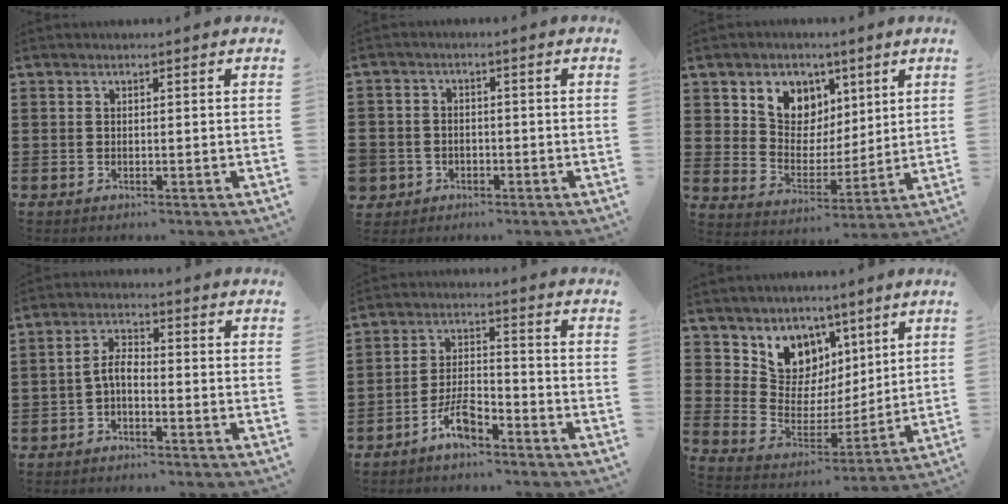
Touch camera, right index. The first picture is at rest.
{"total": 3.2, "force": [-1.6, 2.7, 0.2], "torque": [-0.024, 0.005, -0.038]}
{"total": 7.0, "force": [4.2, 5.5, 0.9], "torque": [-0.052, -0.024, 0.077]}
{"total": 3.4, "force": [-1.3, 1.4, 2.8], "torque": [-0.074, 0.003, -0.033]}
{"total": 5.9, "force": [-4.3, 1.9, 3.5], "torque": [-0.079, 0.010, -0.084]}
{"total": 8.7, "force": [6.1, 6.1, 1.2], "torque": [-0.065, -0.060, 0.114]}